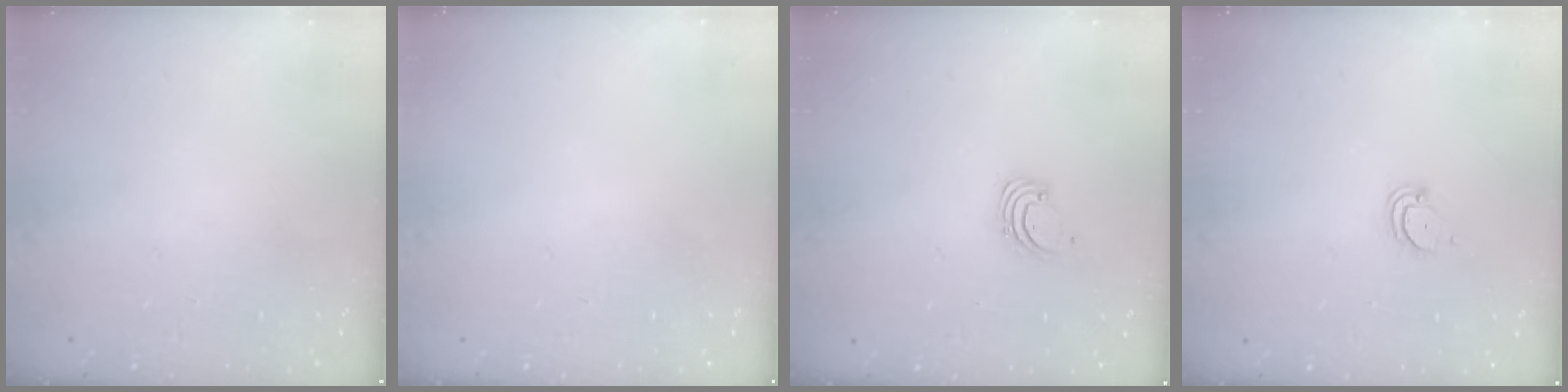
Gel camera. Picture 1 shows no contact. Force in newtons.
{"total": 0.0}
{"total": 1.4, "press": 1.4, "slide": 0.1}
{"total": 2.7, "press": 2.7, "slide": 0.2}